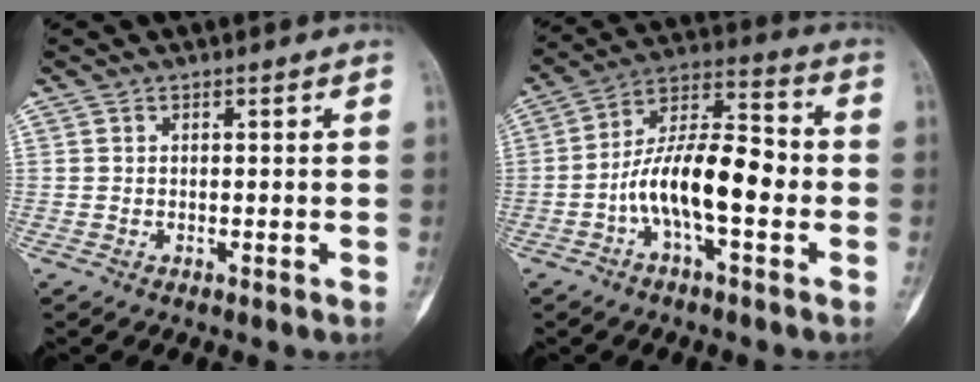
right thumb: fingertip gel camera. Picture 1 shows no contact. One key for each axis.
{"total": 14.6, "fx": -3.3, "fy": 5.7, "fz": 13.0, "tx": -0.223, "ty": 0.044, "tz": -0.064}